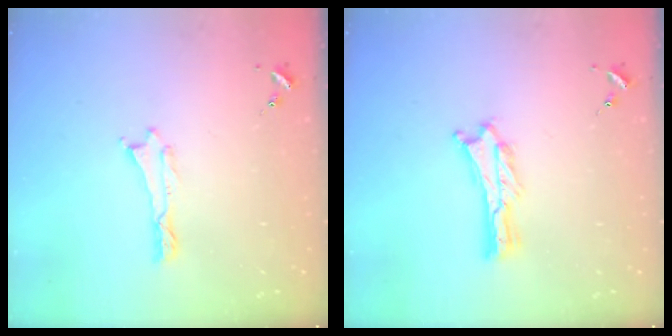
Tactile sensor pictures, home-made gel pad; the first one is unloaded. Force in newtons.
{"total": 0.8, "press": 0.7, "slide": 0.2}